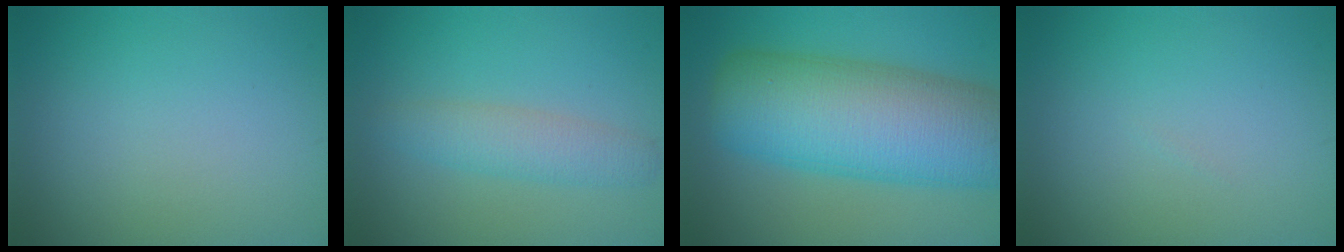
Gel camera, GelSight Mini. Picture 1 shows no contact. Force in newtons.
{"total": 3.0, "press": 3.0, "slide": 0.1}
{"total": 13.4, "press": 13.4, "slide": 0.5}
{"total": 0.0}